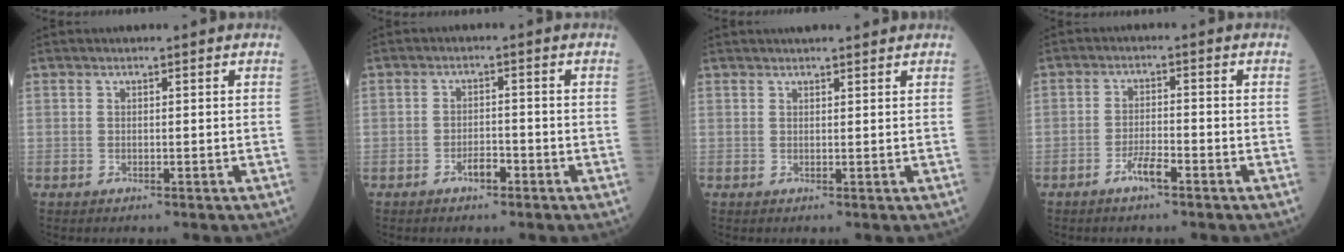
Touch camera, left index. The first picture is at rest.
{"total": 2.5, "force": [-1.6, 0.9, 1.6], "torque": [-0.029, 0.003, -0.029]}
{"total": 4.5, "force": [4.1, 0.6, 1.8], "torque": [-0.021, 0.023, 0.053]}
{"total": 3.3, "force": [-2.2, 0.4, 2.4], "torque": [-0.047, -0.001, -0.042]}